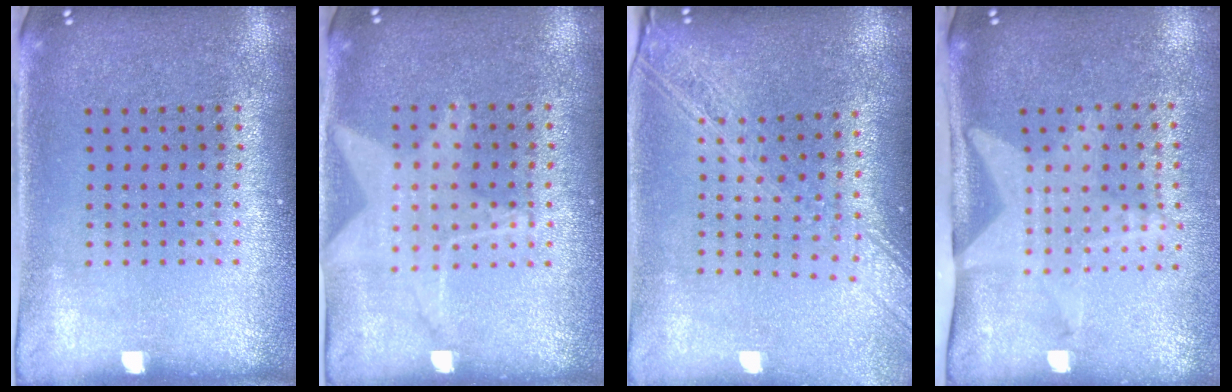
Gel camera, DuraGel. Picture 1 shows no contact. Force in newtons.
{"total": 1.1, "press": 1.1, "slide": 0.3}
{"total": 2.2, "press": 1.9, "slide": 1.2}
{"total": 2.0, "press": 1.5, "slide": 1.3}